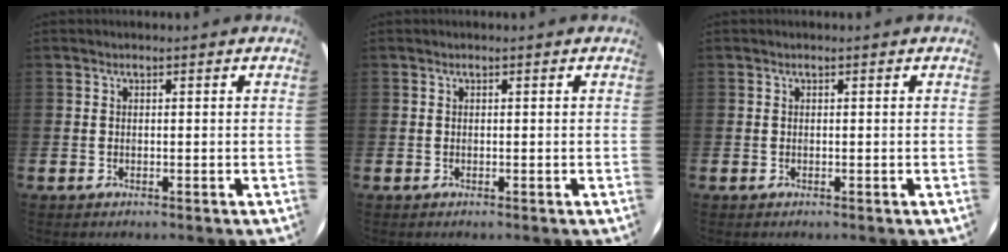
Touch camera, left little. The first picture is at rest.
{"total": 0.0}
{"total": 0.0}